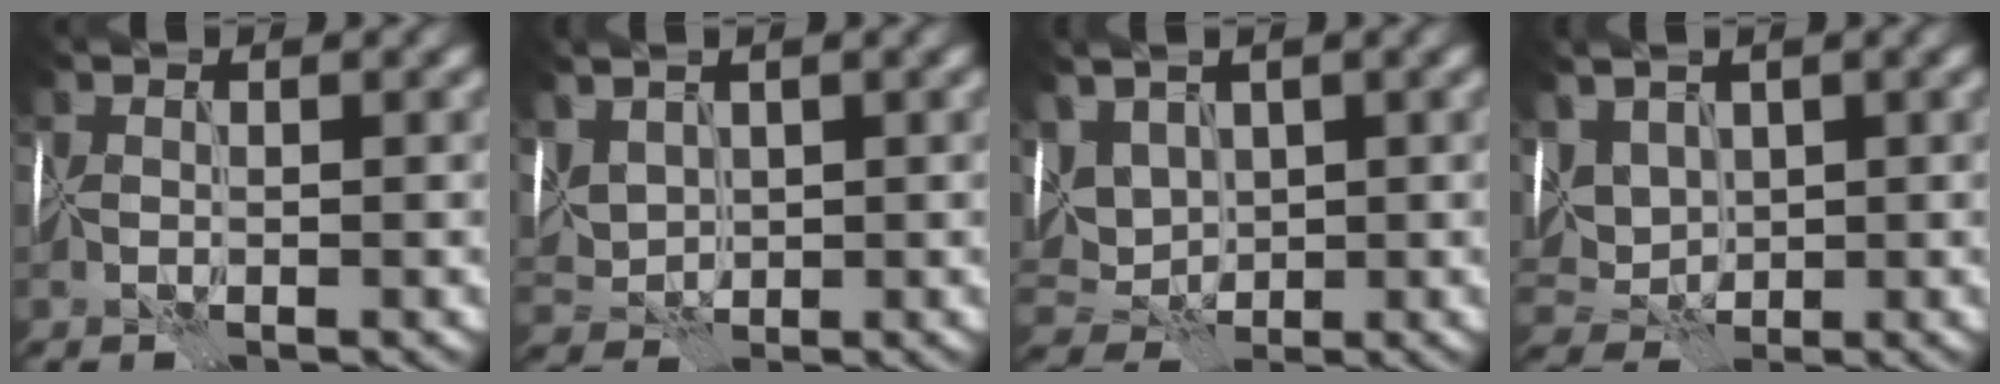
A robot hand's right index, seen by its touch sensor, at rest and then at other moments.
{"total": 3.1, "force": [1.5, 2.4, 1.5], "torque": [-0.051, 0.002, 0.038]}
{"total": 4.4, "force": [1.6, 3.4, 2.3], "torque": [-0.063, 0.007, 0.040]}
{"total": 3.9, "force": [1.6, 3.0, 1.9], "torque": [-0.055, 0.006, 0.041]}